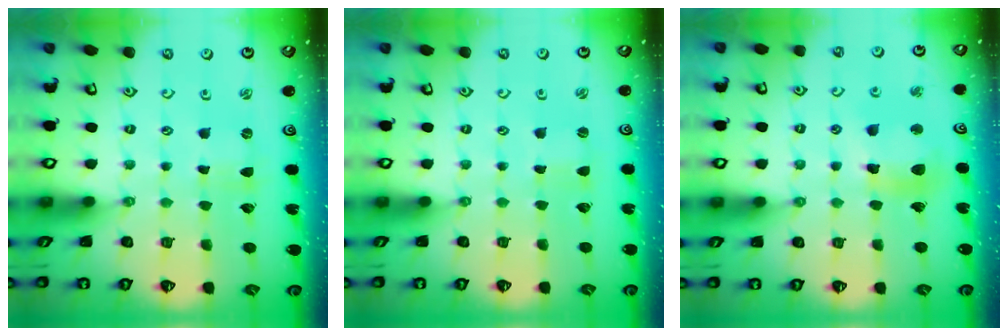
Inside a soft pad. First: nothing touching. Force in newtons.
{"total": 0.0}
{"total": 11.7, "press": 11.5, "slide": 1.8}